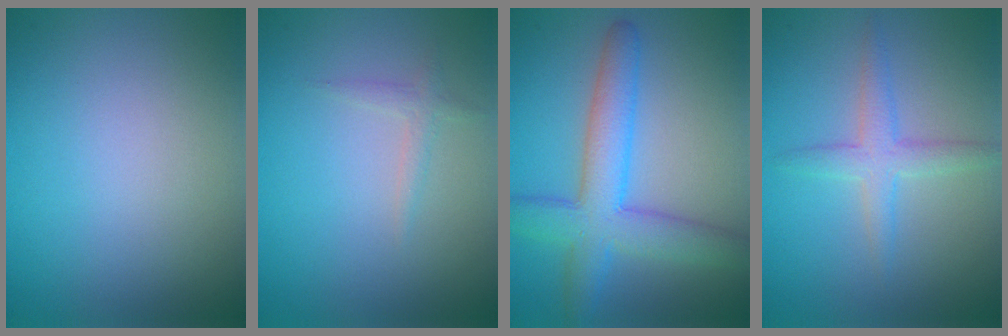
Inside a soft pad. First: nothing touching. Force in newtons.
{"total": 1.0, "press": 1.0, "slide": 0.0}
{"total": 6.3, "press": 6.3, "slide": 0.3}
{"total": 2.7, "press": 2.7, "slide": 0.0}